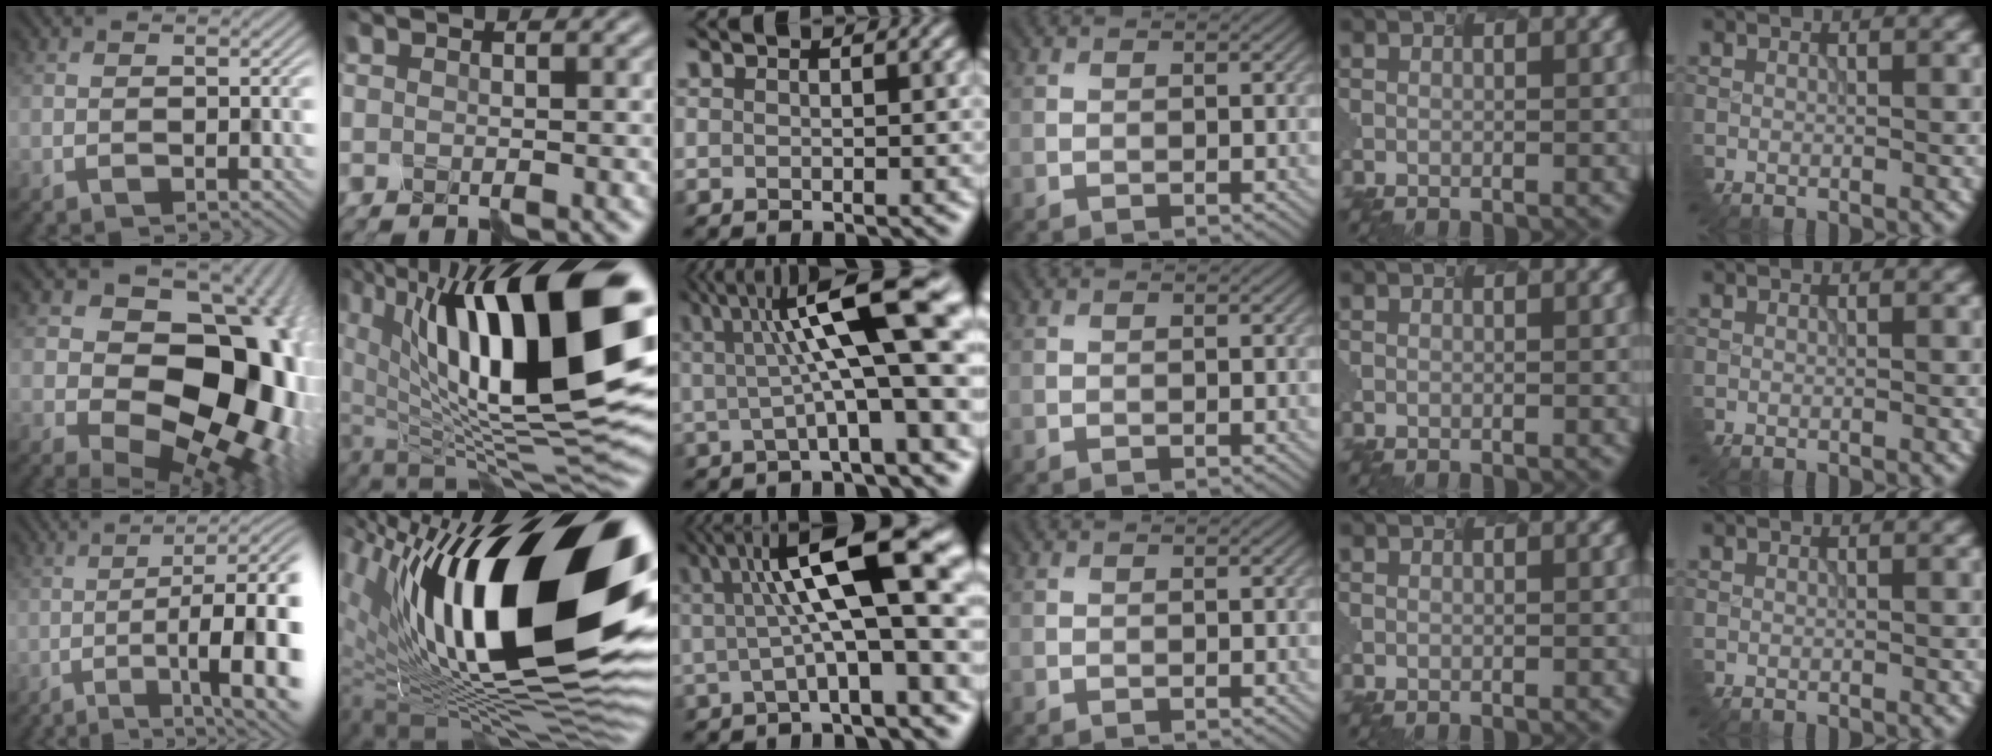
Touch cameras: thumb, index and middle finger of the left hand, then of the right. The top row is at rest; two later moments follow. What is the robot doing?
{"motion": "shake", "object": "plastic piggy bank"}